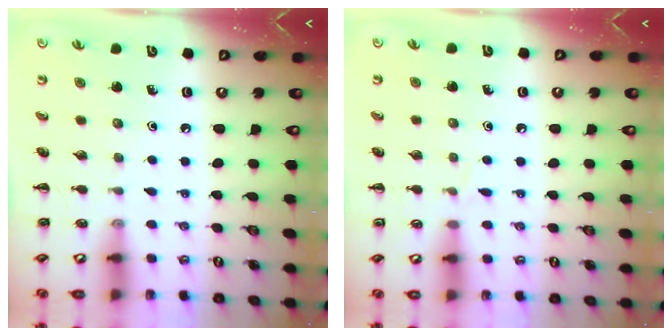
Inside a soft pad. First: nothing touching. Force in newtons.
{"total": 2.7, "press": 2.5, "slide": 1.0}